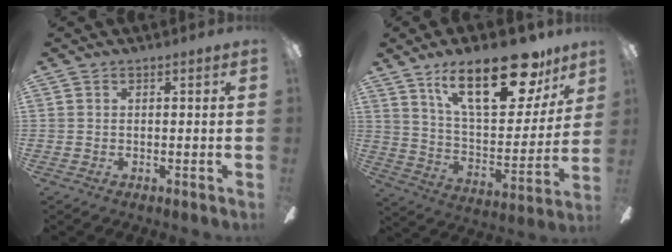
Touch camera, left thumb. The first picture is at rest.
{"total": 26.5, "force": [15.9, 10.7, 18.2], "torque": [-0.280, -0.082, 0.271]}